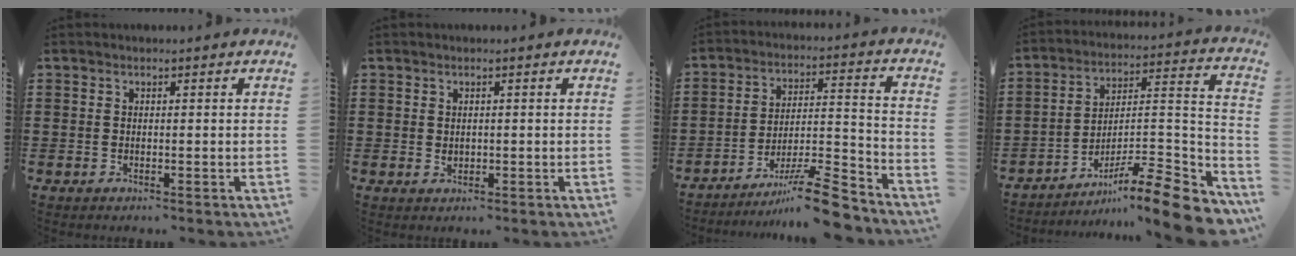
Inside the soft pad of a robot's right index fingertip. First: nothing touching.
{"total": 0.8, "force": [0.1, 0.6, 0.5], "torque": [-0.011, 0.003, 0.002]}
{"total": 11.3, "force": [-9.3, 1.1, 6.3], "torque": [-0.086, 0.035, -0.173]}
{"total": 11.3, "force": [-8.6, 1.2, 7.2], "torque": [-0.098, 0.017, -0.160]}